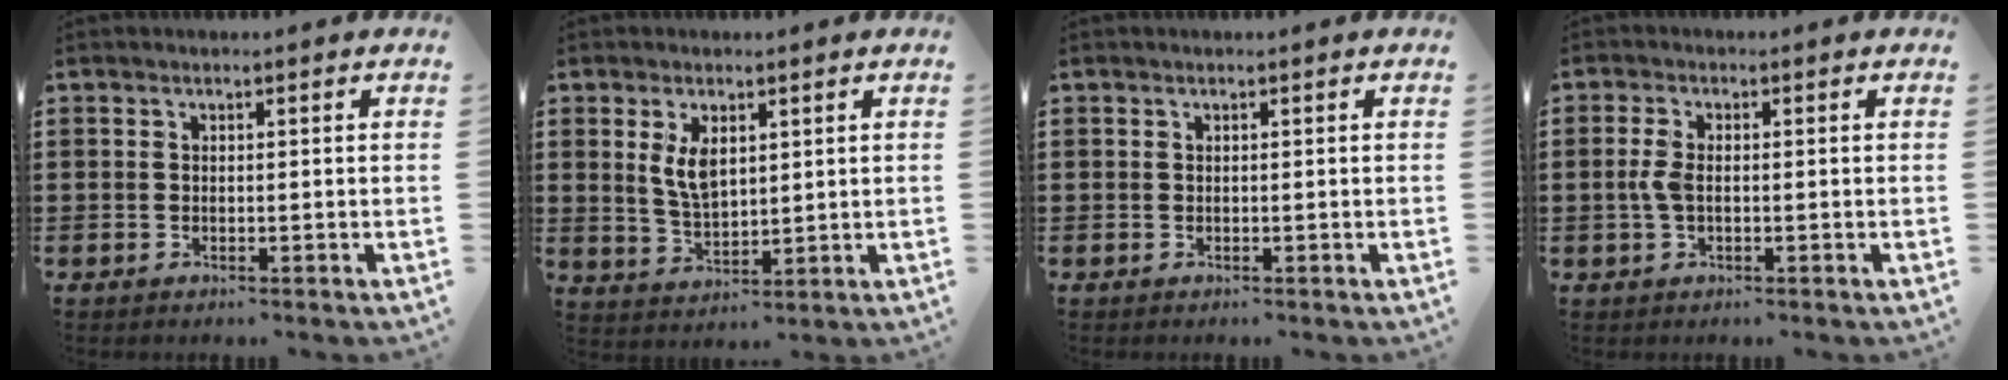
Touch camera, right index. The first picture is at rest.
{"total": 5.0, "force": [1.8, 2.6, 3.9], "torque": [-0.077, 0.002, 0.030]}
{"total": 0.0}
{"total": 3.1, "force": [-0.2, 1.4, 2.7], "torque": [-0.075, -0.005, -0.012]}